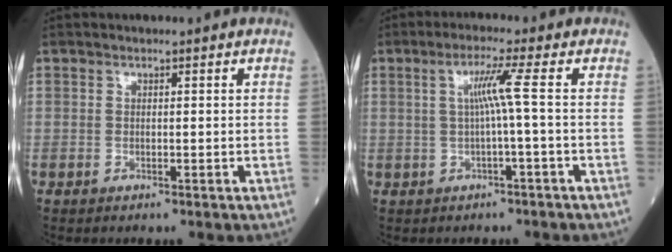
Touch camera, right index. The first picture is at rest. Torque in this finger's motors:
{"motor_torque": [0.35, -0.16, 0.35, 0.10]}